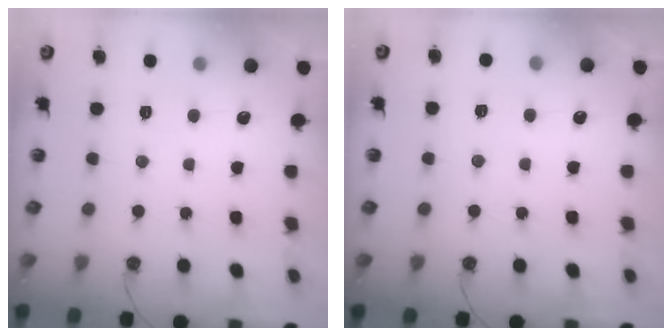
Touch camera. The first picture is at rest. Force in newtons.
{"total": 2.5, "press": 2.2, "slide": 1.1}